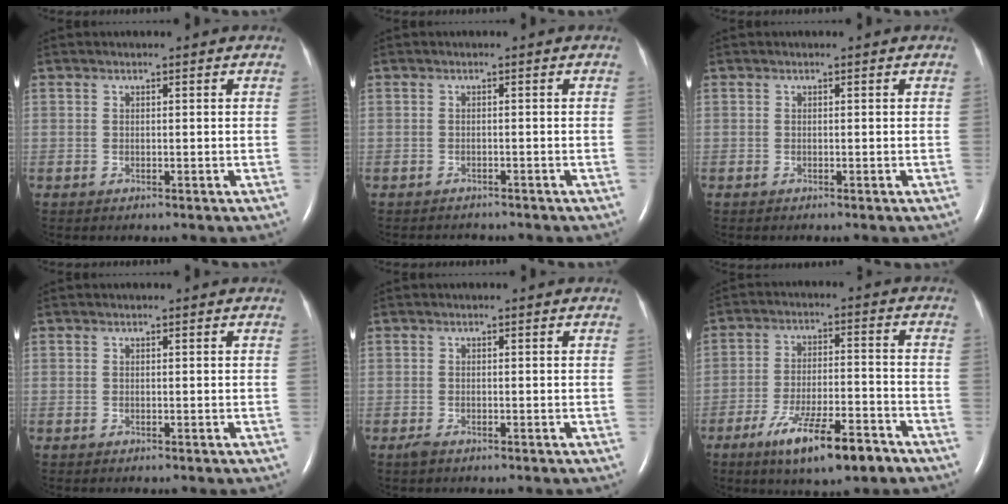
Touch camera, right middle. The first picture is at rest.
{"total": 2.8, "force": [-2.6, 0.7, 0.5], "torque": [-0.006, -0.005, -0.032]}
{"total": 0.0}
{"total": 0.0}
{"total": 1.1, "force": [-0.7, 0.3, 0.7], "torque": [-0.022, -0.003, -0.012]}
{"total": 11.7, "force": [-7.6, 2.3, 8.7], "torque": [-0.155, -0.012, -0.121]}